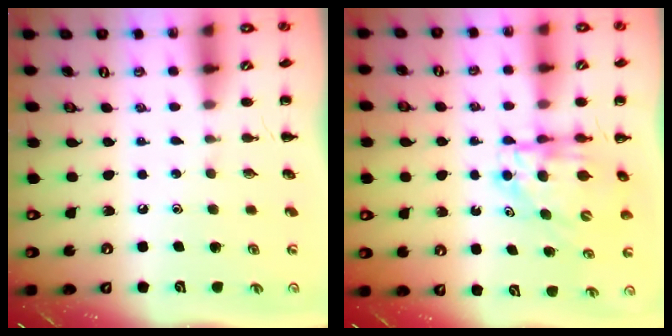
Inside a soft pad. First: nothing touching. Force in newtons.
{"total": 5.9, "press": 5.9, "slide": 0.5}